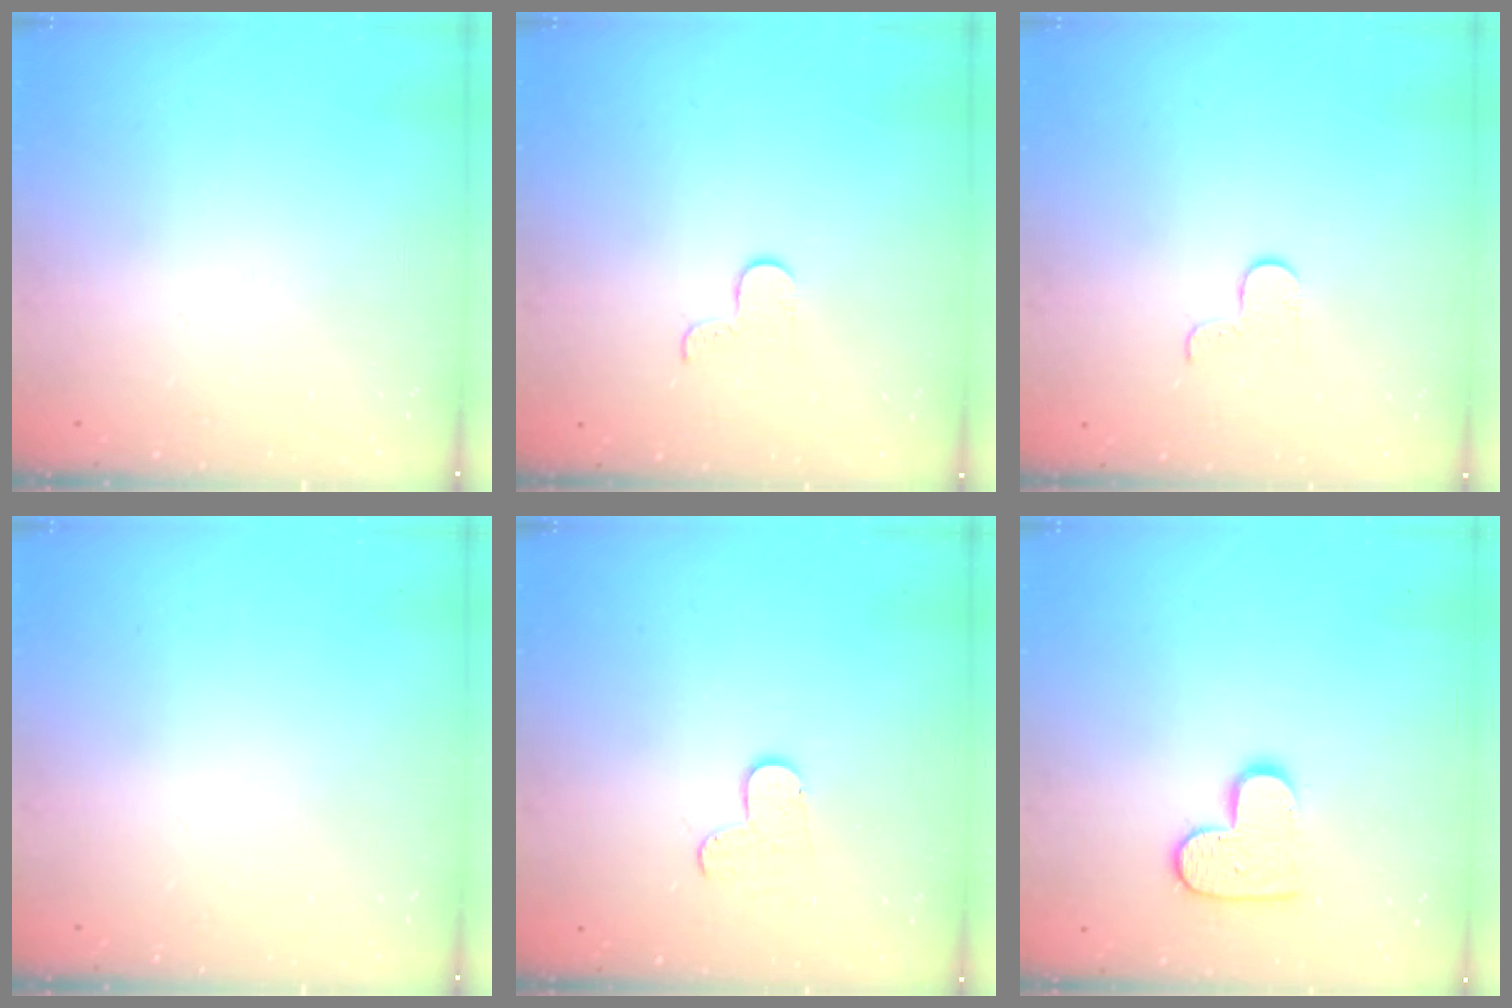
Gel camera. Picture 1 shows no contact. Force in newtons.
{"total": 2.7, "press": 2.6, "slide": 0.4}
{"total": 2.7, "press": 2.6, "slide": 0.4}
{"total": 0.0}
{"total": 3.3, "press": 3.3, "slide": 0.3}
{"total": 10.6, "press": 10.6, "slide": 0.7}